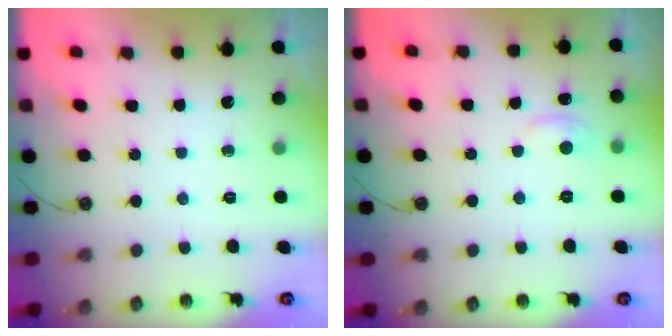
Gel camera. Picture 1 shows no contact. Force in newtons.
{"total": 1.2, "press": 1.0, "slide": 0.8}